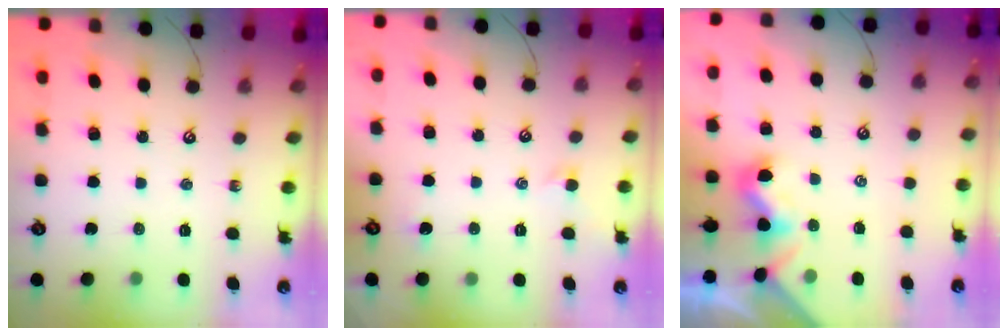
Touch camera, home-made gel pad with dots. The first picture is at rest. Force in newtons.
{"total": 1.2, "press": 1.0, "slide": 0.6}
{"total": 1.2, "press": 1.0, "slide": 0.6}